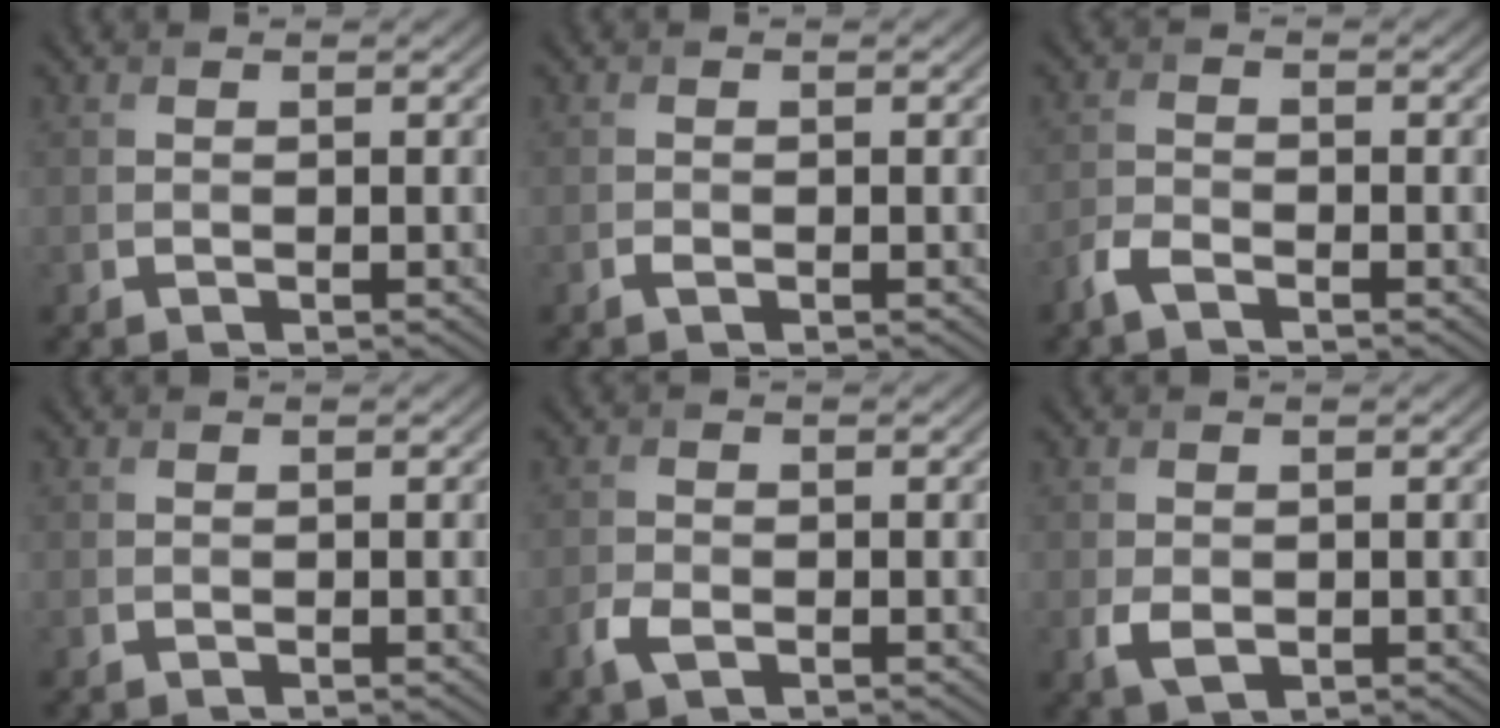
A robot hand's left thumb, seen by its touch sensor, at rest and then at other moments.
{"total": 0.7, "force": [-0.4, 0.3, 0.5], "torque": [-0.010, -0.002, -0.007]}
{"total": 2.5, "force": [-2.0, 0.8, 1.4], "torque": [-0.035, -0.003, -0.050]}
{"total": 0.0}
{"total": 2.3, "force": [-1.3, 1.2, 1.5], "torque": [-0.039, -0.004, -0.031]}
{"total": 2.3, "force": [-0.5, 1.6, 1.5], "torque": [-0.039, -0.011, -0.006]}